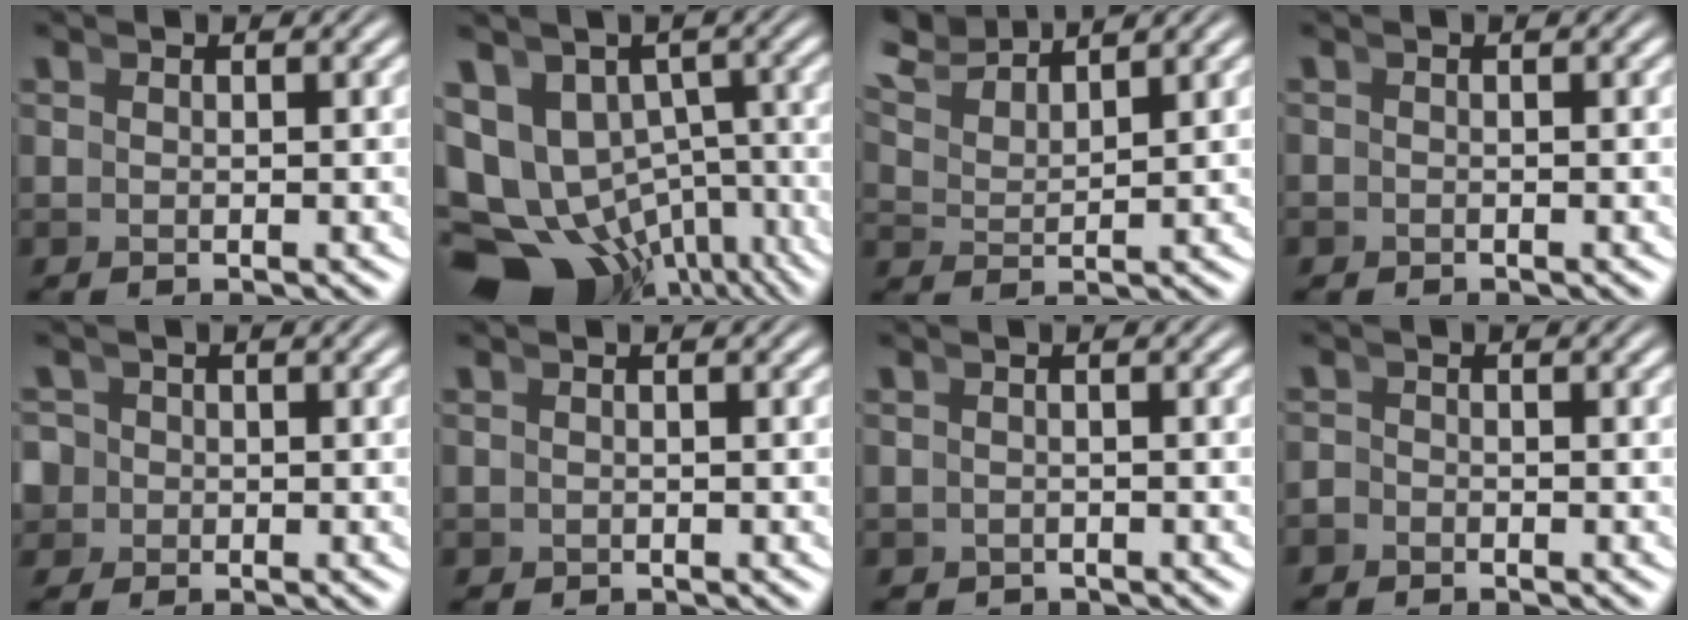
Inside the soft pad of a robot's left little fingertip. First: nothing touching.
{"total": 16.5, "force": [-6.5, 12.4, 8.7], "torque": [-0.175, -0.087, -0.081]}
{"total": 4.8, "force": [4.4, 1.0, 1.7], "torque": [-0.034, 0.016, 0.076]}
{"total": 0.6, "force": [-0.5, 0.1, -0.2], "torque": [0.006, -0.006, -0.007]}
{"total": 3.0, "force": [-0.7, 2.8, 0.7], "torque": [-0.019, -0.020, -0.009]}
{"total": 0.6, "force": [-0.4, 0.4, 0.0], "torque": [-0.003, -0.010, -0.001]}
{"total": 1.8, "force": [-1.5, 0.9, -0.2], "torque": [-0.001, -0.018, -0.019]}
{"total": 1.3, "force": [-1.2, 0.4, -0.1], "torque": [0.004, -0.010, -0.019]}